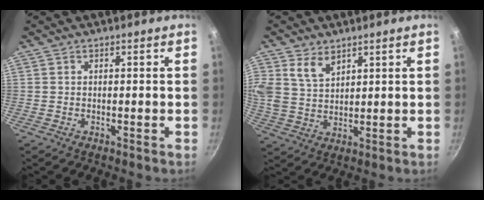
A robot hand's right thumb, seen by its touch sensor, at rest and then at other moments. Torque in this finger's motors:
{"motor_torque": [-0.74, 1.42, 0.65, 0.68, 0.21]}